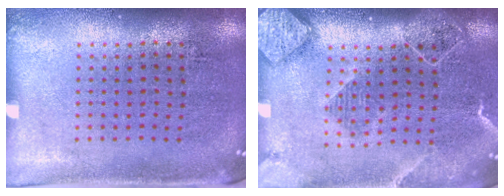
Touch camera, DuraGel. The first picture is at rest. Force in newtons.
{"total": 2.3, "press": 2.0, "slide": 1.1}